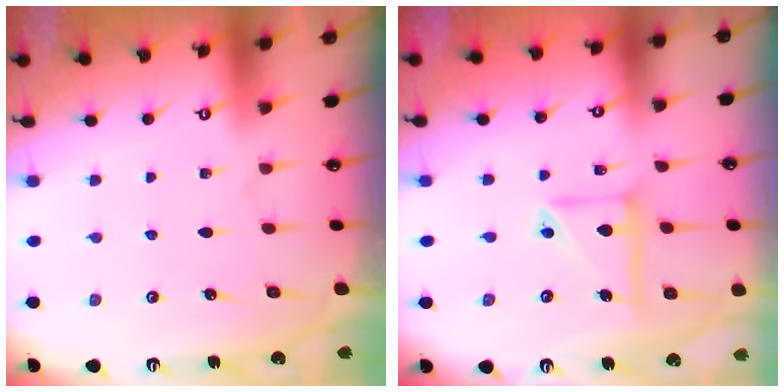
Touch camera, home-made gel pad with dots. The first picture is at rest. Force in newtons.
{"total": 10.1, "press": 10.0, "slide": 0.9}